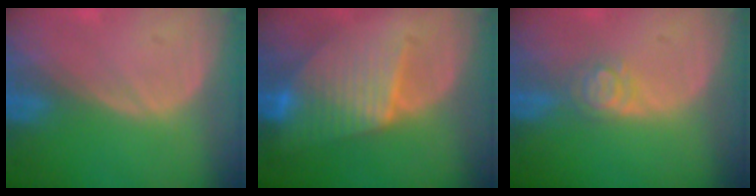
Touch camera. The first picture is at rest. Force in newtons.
{"total": 7.6, "press": 7.6, "slide": 0.2}
{"total": 2.9, "press": 2.9, "slide": 0.3}